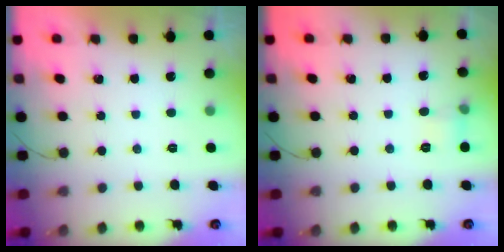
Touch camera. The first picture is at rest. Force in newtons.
{"total": 5.5, "press": 5.2, "slide": 1.7}